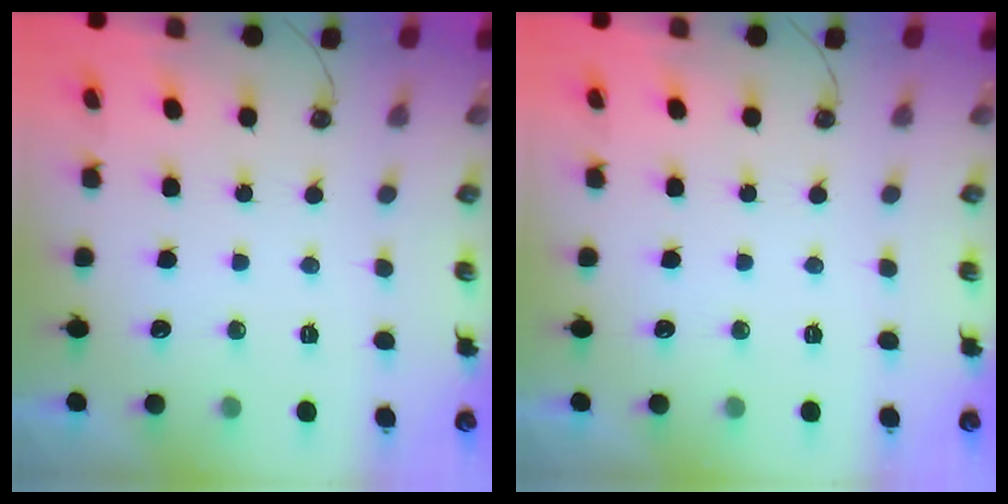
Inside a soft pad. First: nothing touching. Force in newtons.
{"total": 0.0}